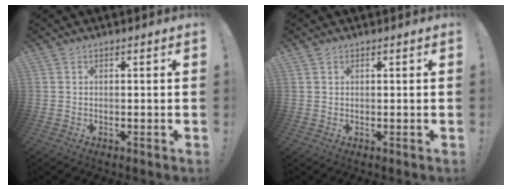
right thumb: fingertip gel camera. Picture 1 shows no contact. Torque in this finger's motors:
{"motor_torque": [0.06, -0.19, -0.15, -0.15, -0.07]}